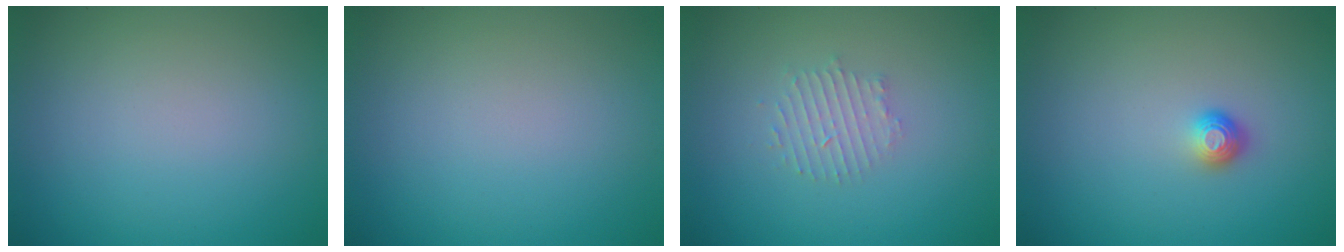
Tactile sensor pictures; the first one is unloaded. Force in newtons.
{"total": 0.0}
{"total": 1.8, "press": 1.7, "slide": 0.4}
{"total": 1.2, "press": 1.0, "slide": 0.6}